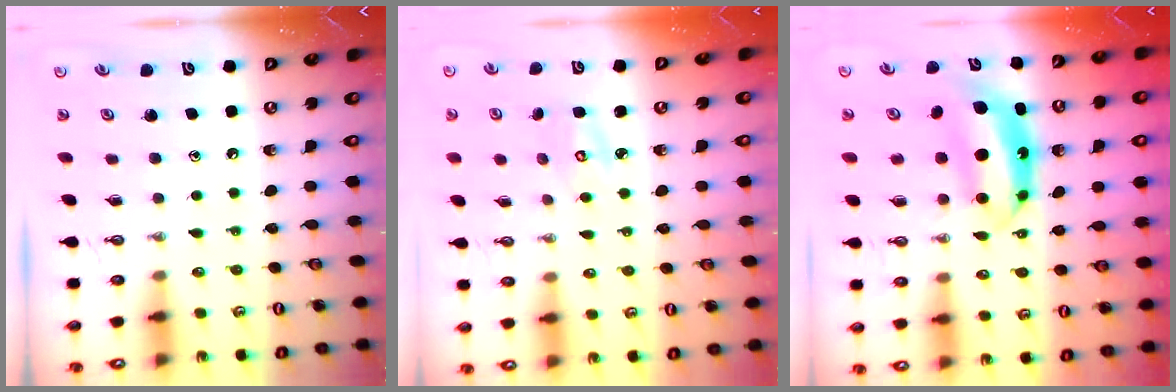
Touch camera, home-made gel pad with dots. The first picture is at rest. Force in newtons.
{"total": 2.7, "press": 2.7, "slide": 0.0}
{"total": 8.0, "press": 7.9, "slide": 0.8}